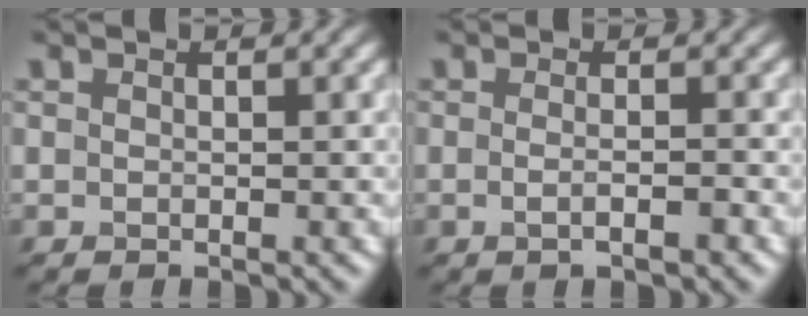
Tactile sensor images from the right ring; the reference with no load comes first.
{"total": 2.2, "force": [-0.5, 0.7, 2.0], "torque": [-0.018, -0.003, -0.013]}